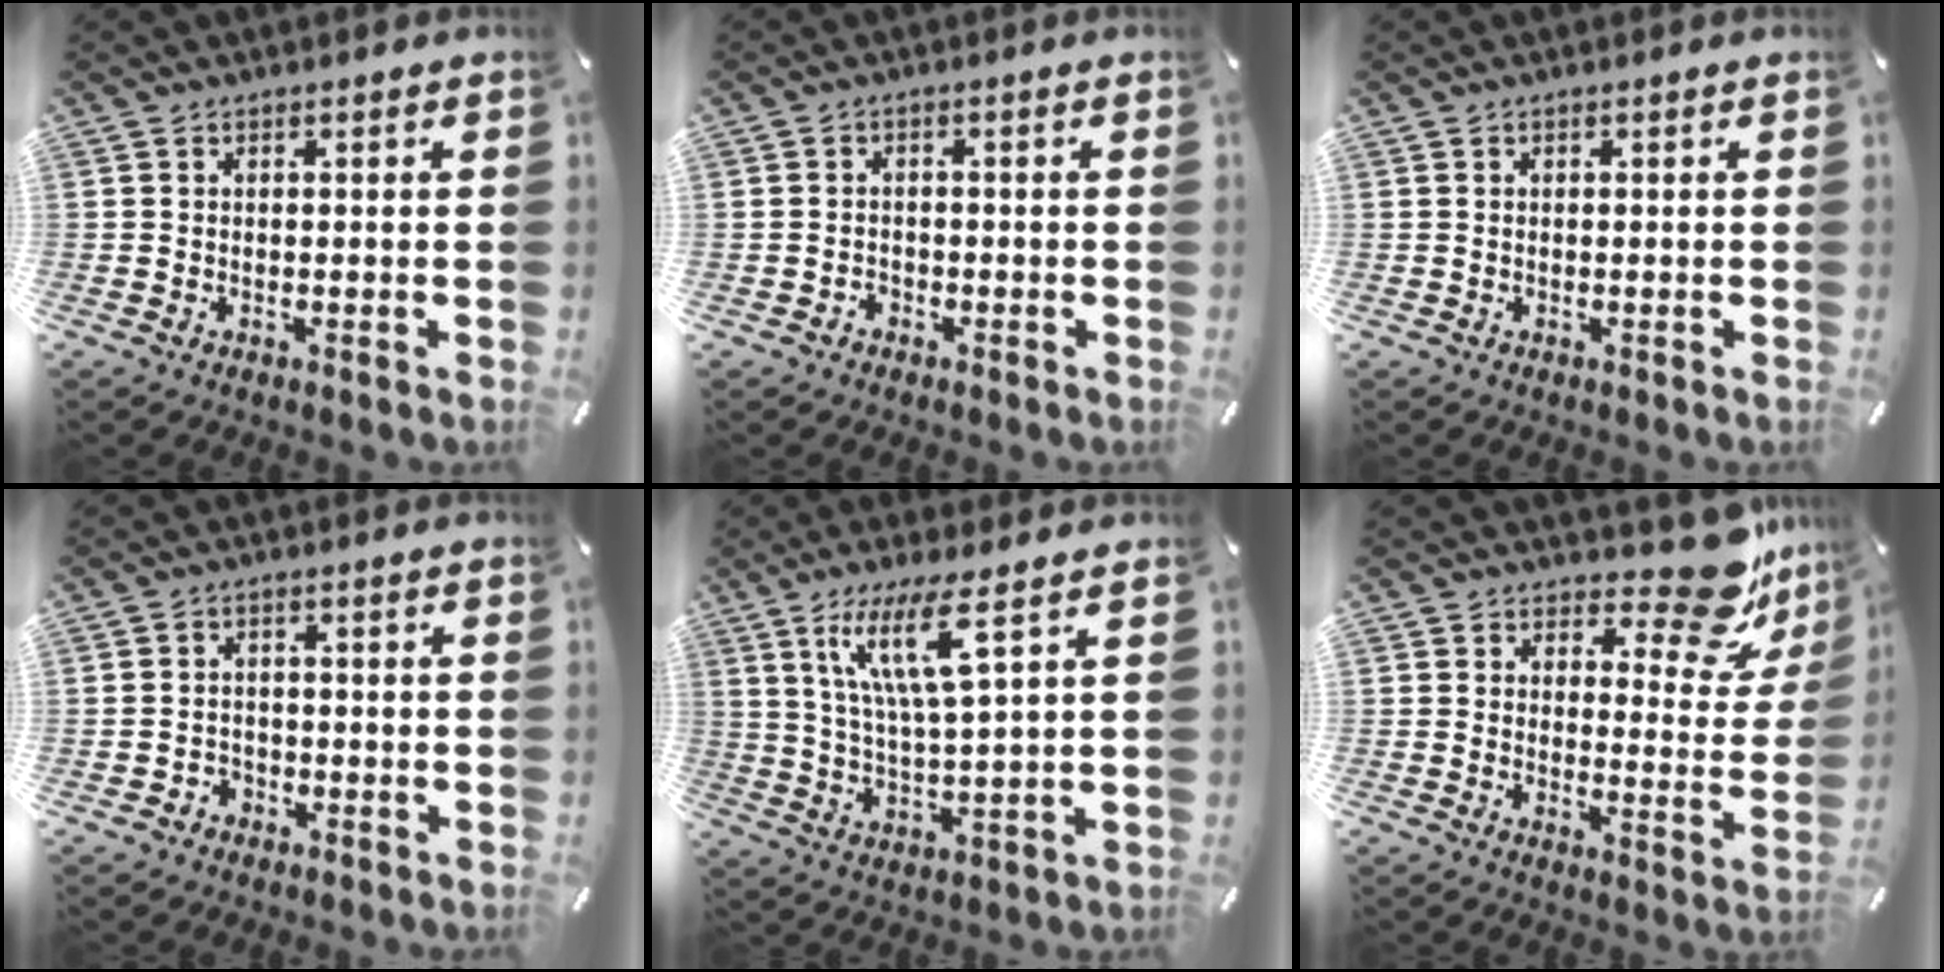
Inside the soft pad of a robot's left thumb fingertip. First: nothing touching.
{"total": 1.7, "force": [-1.1, 1.3, 0.4], "torque": [-0.010, 0.007, -0.026]}
{"total": 0.0}
{"total": 2.7, "force": [-1.6, 2.1, 0.5], "torque": [-0.009, 0.009, -0.035]}
{"total": 11.7, "force": [5.9, 1.5, 10.0], "torque": [-0.211, -0.004, 0.097]}
{"total": 13.3, "force": [10.2, 4.8, 7.0], "torque": [-0.081, -0.086, 0.169]}